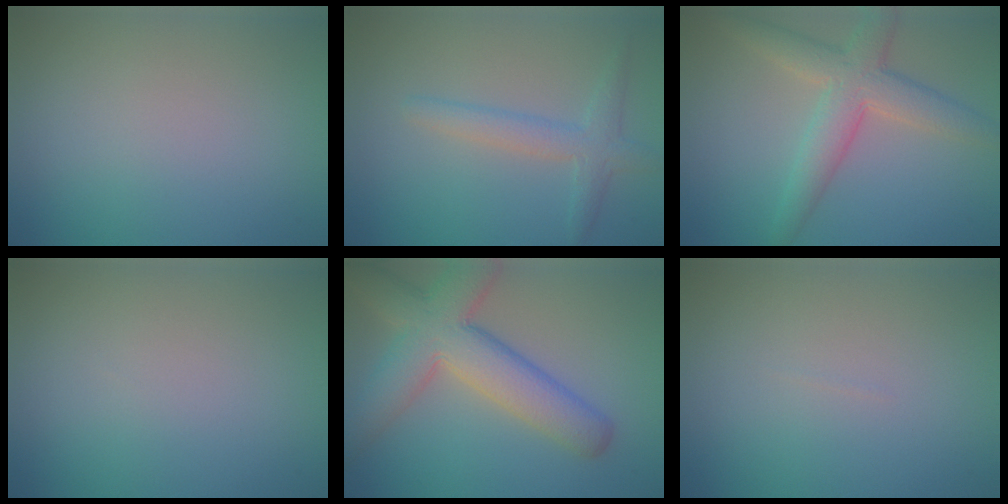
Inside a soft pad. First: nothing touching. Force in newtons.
{"total": 2.3, "press": 2.3, "slide": 0.0}
{"total": 5.0, "press": 5.0, "slide": 0.3}
{"total": 0.0}
{"total": 8.3, "press": 8.3, "slide": 0.7}
{"total": 0.0}